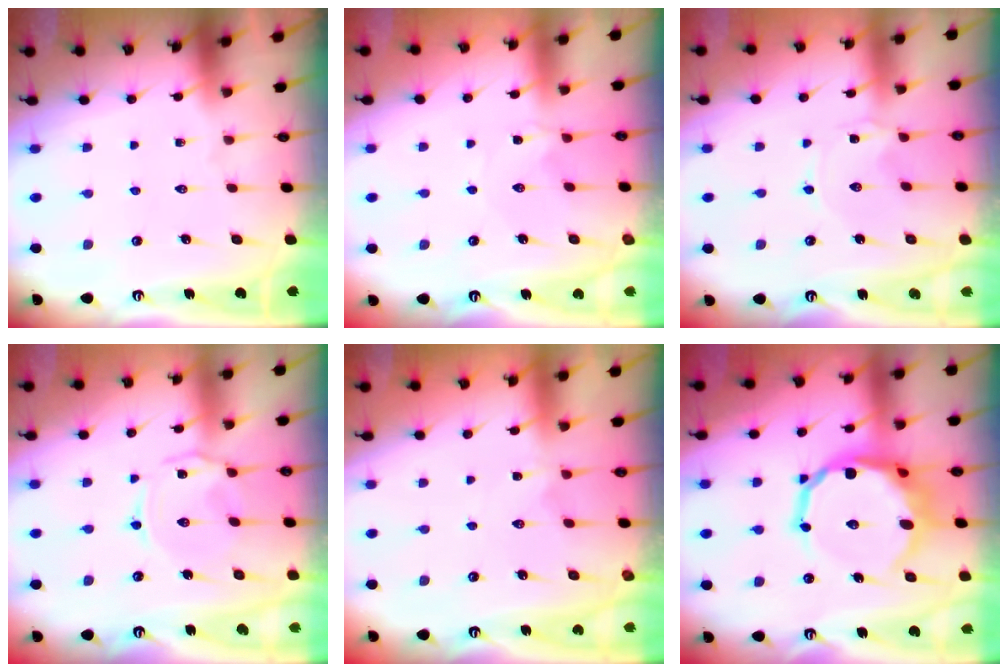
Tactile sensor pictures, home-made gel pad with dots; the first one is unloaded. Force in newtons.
{"total": 0.0}
{"total": 0.0}
{"total": 2.5, "press": 2.5, "slide": 0.6}
{"total": 1.0, "press": 1.0, "slide": 0.3}
{"total": 14.2, "press": 13.4, "slide": 4.6}